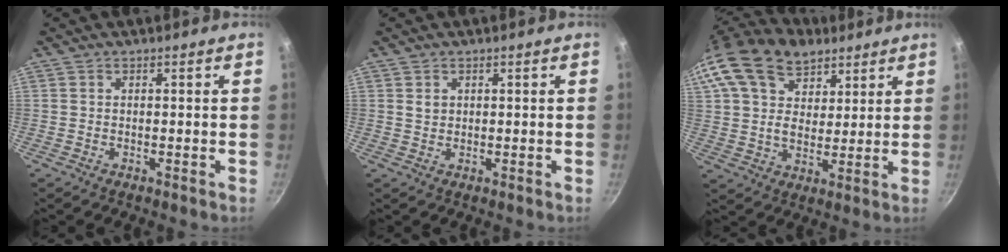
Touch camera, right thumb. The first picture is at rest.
{"total": 1.5, "force": [0.5, 1.2, 0.7], "torque": [-0.008, 0.000, 0.010]}
{"total": 19.1, "force": [11.2, 12.2, 9.6], "torque": [-0.165, -0.013, 0.197]}